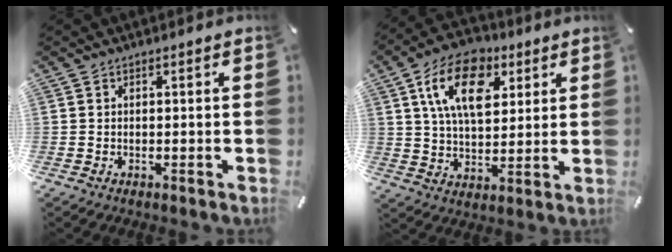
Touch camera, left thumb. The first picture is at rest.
{"total": 15.7, "force": [6.6, 9.7, 10.4], "torque": [-0.182, -0.006, 0.119]}